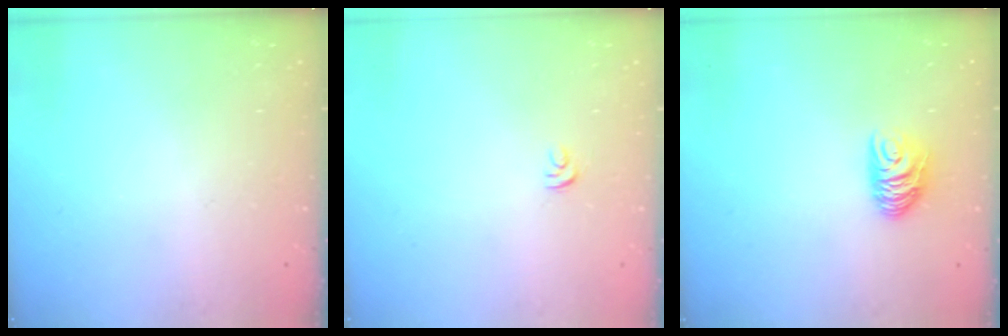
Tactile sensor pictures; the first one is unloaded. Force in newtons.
{"total": 3.7, "press": 3.7, "slide": 0.3}
{"total": 6.8, "press": 6.8, "slide": 0.5}